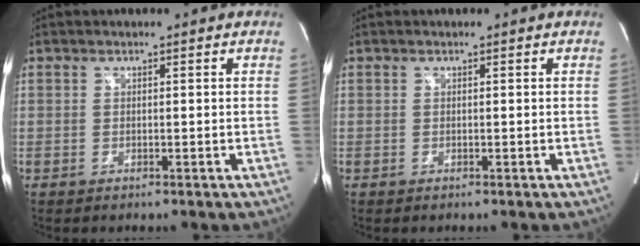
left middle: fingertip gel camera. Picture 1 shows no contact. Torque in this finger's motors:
{"motor_torque": [0.00, 0.00, 0.00, 0.00]}